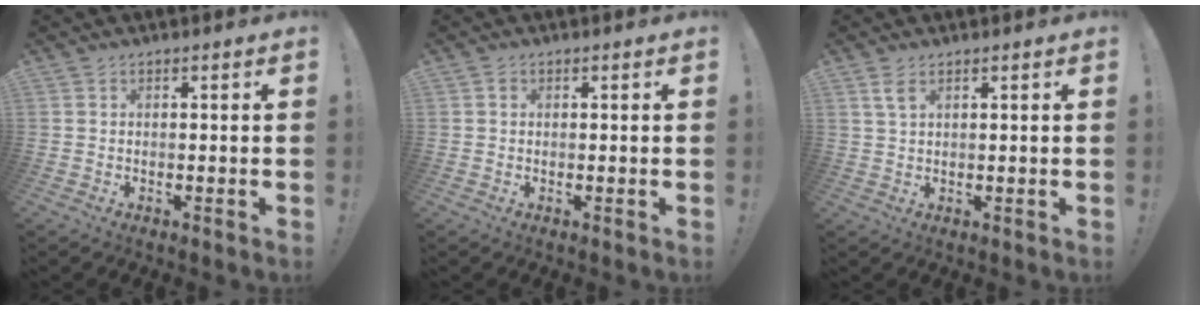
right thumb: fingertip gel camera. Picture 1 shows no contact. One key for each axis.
{"total": 0.7, "fx": 0.0, "fy": 0.7, "fz": 0.2, "tx": 0.003, "ty": 0.001, "tz": -0.002}
{"total": 3.2, "fx": 1.7, "fy": 1.3, "fz": 2.4, "tx": -0.044, "ty": -0.004, "tz": 0.031}